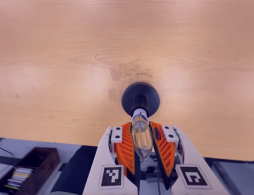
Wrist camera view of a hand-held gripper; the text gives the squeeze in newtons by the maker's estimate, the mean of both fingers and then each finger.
{"total": 19.4, "left": 18.1, "right": 20.6}